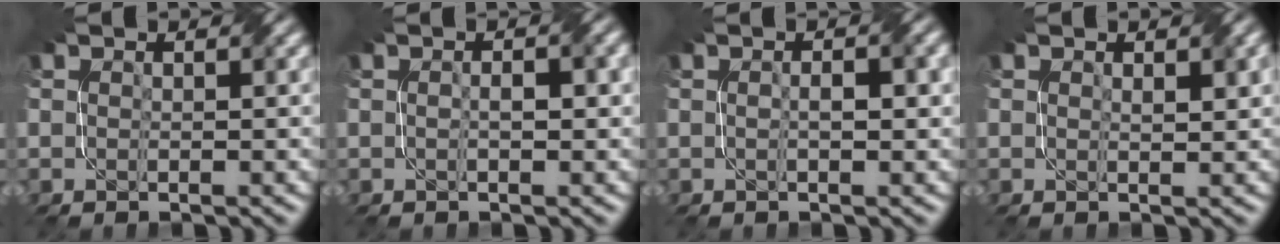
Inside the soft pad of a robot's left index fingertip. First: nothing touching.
{"total": 1.7, "force": [0.0, 0.5, 1.6], "torque": [-0.029, 0.003, -0.001]}
{"total": 1.9, "force": [0.0, 0.5, 1.8], "torque": [-0.031, 0.003, 0.000]}
{"total": 1.1, "force": [0.6, 0.3, 0.9], "torque": [-0.014, -0.001, 0.012]}